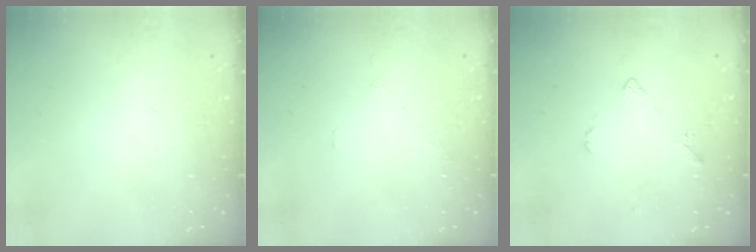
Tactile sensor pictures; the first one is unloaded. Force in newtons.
{"total": 0.0}
{"total": 3.9, "press": 3.8, "slide": 0.7}